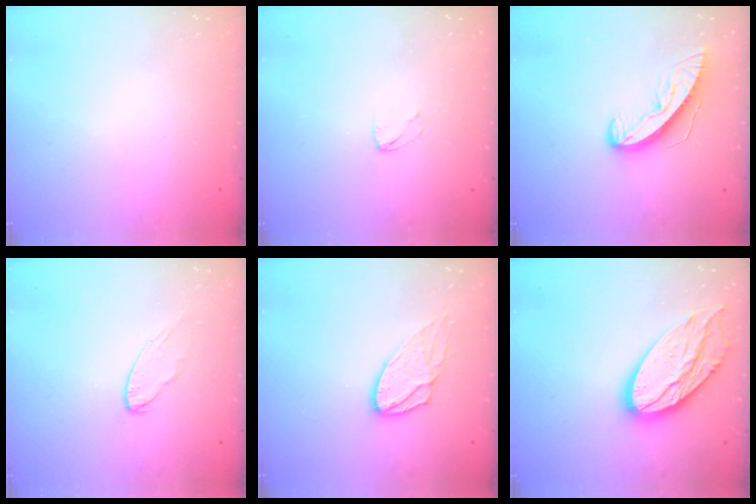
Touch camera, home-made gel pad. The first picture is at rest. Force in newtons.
{"total": 2.2, "press": 2.2, "slide": 0.1}
{"total": 10.1, "press": 10.1, "slide": 0.9}
{"total": 6.1, "press": 6.0, "slide": 0.6}
{"total": 10.6, "press": 10.6, "slide": 0.9}
{"total": 18.8, "press": 18.7, "slide": 1.6}